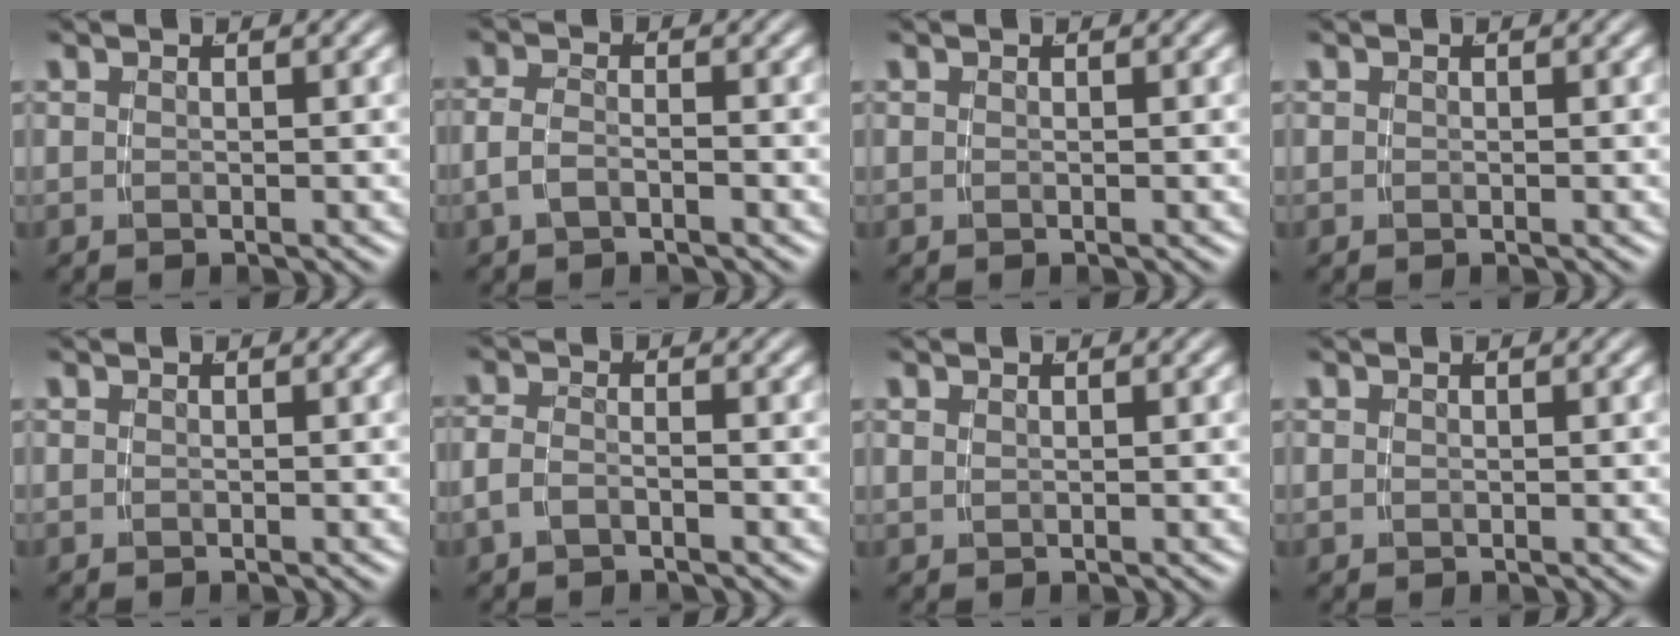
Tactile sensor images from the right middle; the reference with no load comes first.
{"total": 2.0, "force": [-1.0, 1.0, 1.4], "torque": [-0.038, -0.009, -0.015]}
{"total": 0.0}
{"total": 0.0}
{"total": 0.0}
{"total": 2.0, "force": [-1.1, 1.0, 1.3], "torque": [-0.036, -0.010, -0.017]}
{"total": 0.5, "force": [0.5, -0.3, 0.1], "torque": [0.003, -0.002, 0.015]}
{"total": 0.0}